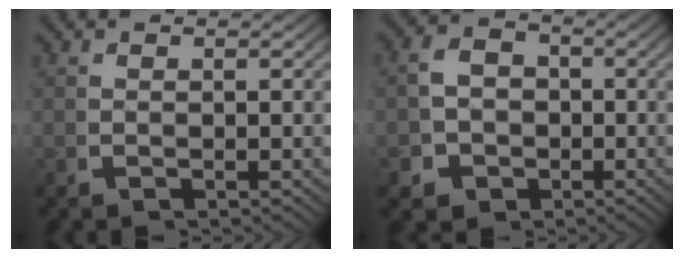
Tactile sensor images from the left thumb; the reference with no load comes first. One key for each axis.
{"total": 6.8, "fx": -1.8, "fy": 5.9, "fz": 2.8, "tx": -0.054, "ty": -0.022, "tz": -0.028}